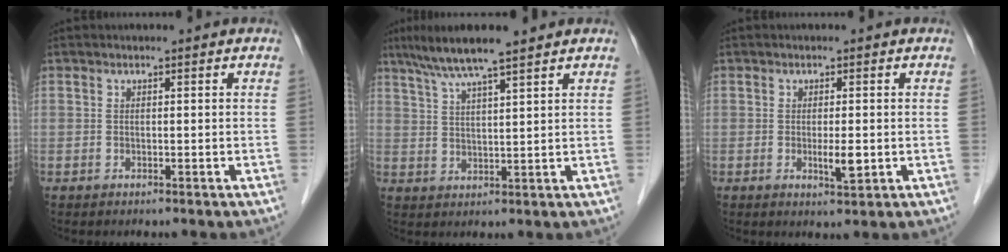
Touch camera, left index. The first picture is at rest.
{"total": 8.2, "force": [6.4, 0.0, 5.1], "torque": [-0.090, 0.025, 0.112]}
{"total": 2.5, "force": [-0.3, 0.5, 2.4], "torque": [-0.043, -0.005, -0.003]}